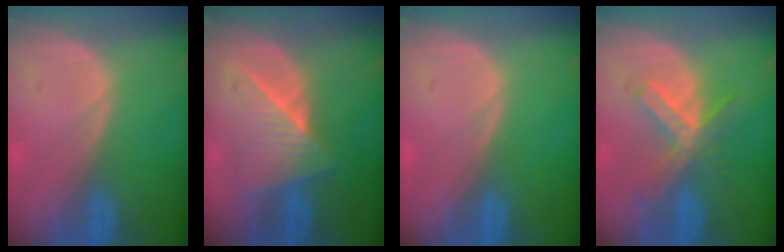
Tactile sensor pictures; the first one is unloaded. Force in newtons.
{"total": 7.0, "press": 7.0, "slide": 0.2}
{"total": 0.0}
{"total": 6.0, "press": 5.7, "slide": 1.9}